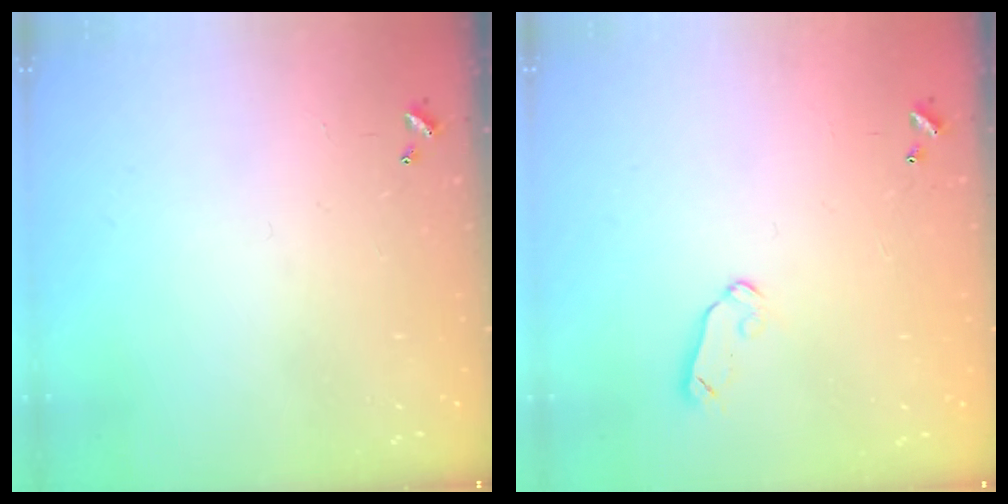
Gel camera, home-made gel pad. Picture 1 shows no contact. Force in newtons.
{"total": 6.4, "press": 6.3, "slide": 1.0}